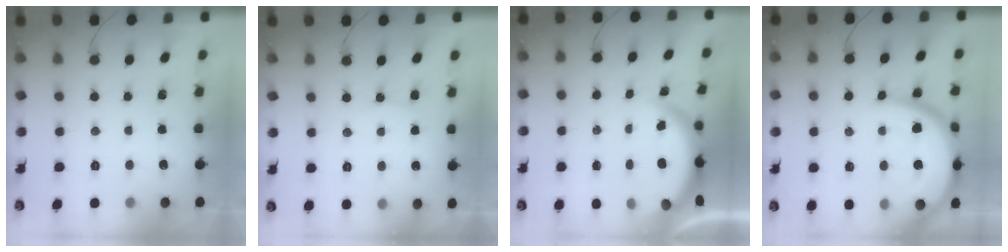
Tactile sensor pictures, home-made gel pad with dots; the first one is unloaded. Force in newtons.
{"total": 5.6, "press": 5.5, "slide": 0.7}
{"total": 3.8, "press": 3.8, "slide": 0.2}
{"total": 15.1, "press": 15.0, "slide": 1.9}